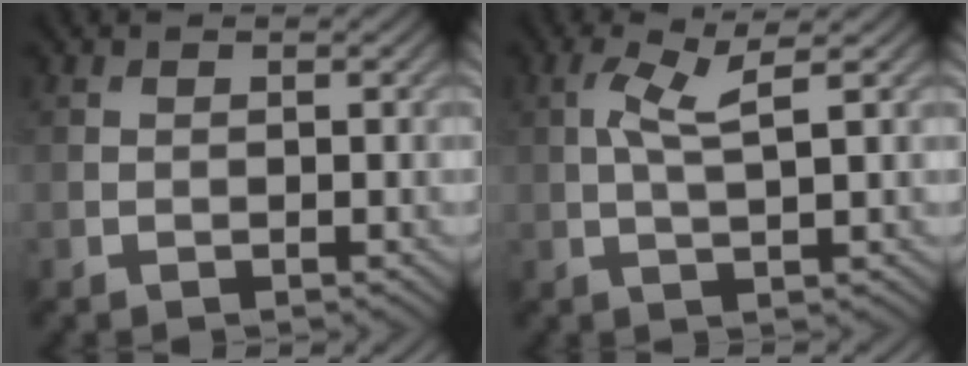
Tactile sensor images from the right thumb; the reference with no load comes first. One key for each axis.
{"total": 4.2, "fx": 1.1, "fy": 0.6, "fz": 4.0, "tx": -0.084, "ty": 0.009, "tz": 0.022}